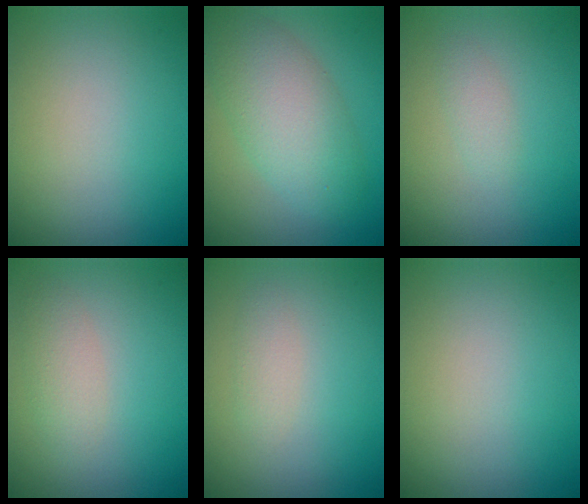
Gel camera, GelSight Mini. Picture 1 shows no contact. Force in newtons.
{"total": 6.0, "press": 6.0, "slide": 0.3}
{"total": 1.1, "press": 1.1, "slide": 0.1}
{"total": 2.0, "press": 2.0, "slide": 0.0}
{"total": 1.2, "press": 1.2, "slide": 0.1}
{"total": 0.0}